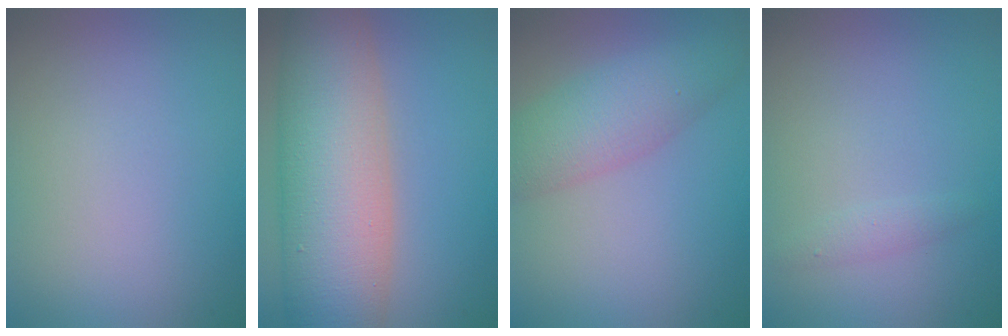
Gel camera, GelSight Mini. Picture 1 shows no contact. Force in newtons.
{"total": 12.9, "press": 12.9, "slide": 0.5}
{"total": 5.3, "press": 5.3, "slide": 0.2}
{"total": 1.0, "press": 1.0, "slide": 0.1}